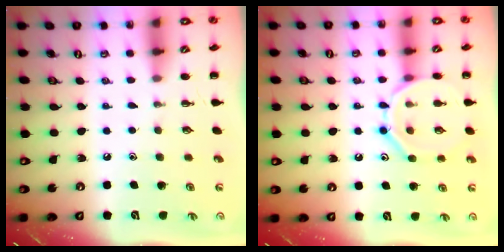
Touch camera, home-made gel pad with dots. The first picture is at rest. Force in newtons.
{"total": 11.6, "press": 11.5, "slide": 0.9}